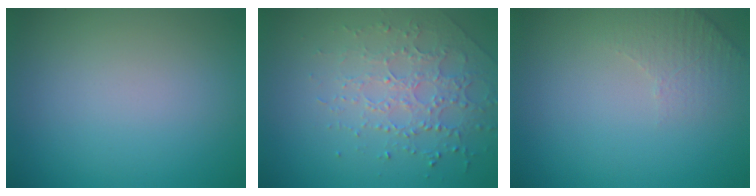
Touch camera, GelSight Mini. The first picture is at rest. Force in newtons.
{"total": 2.6, "press": 2.4, "slide": 1.1}
{"total": 2.1, "press": 2.0, "slide": 0.5}